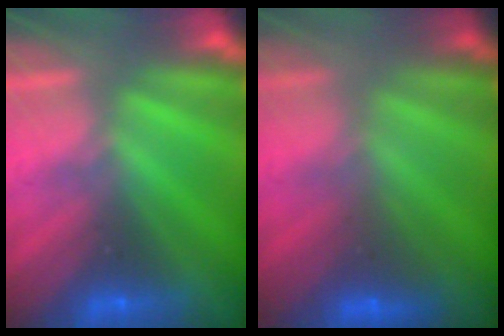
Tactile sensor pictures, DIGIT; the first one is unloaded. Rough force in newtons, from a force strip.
{"total": 2.5}